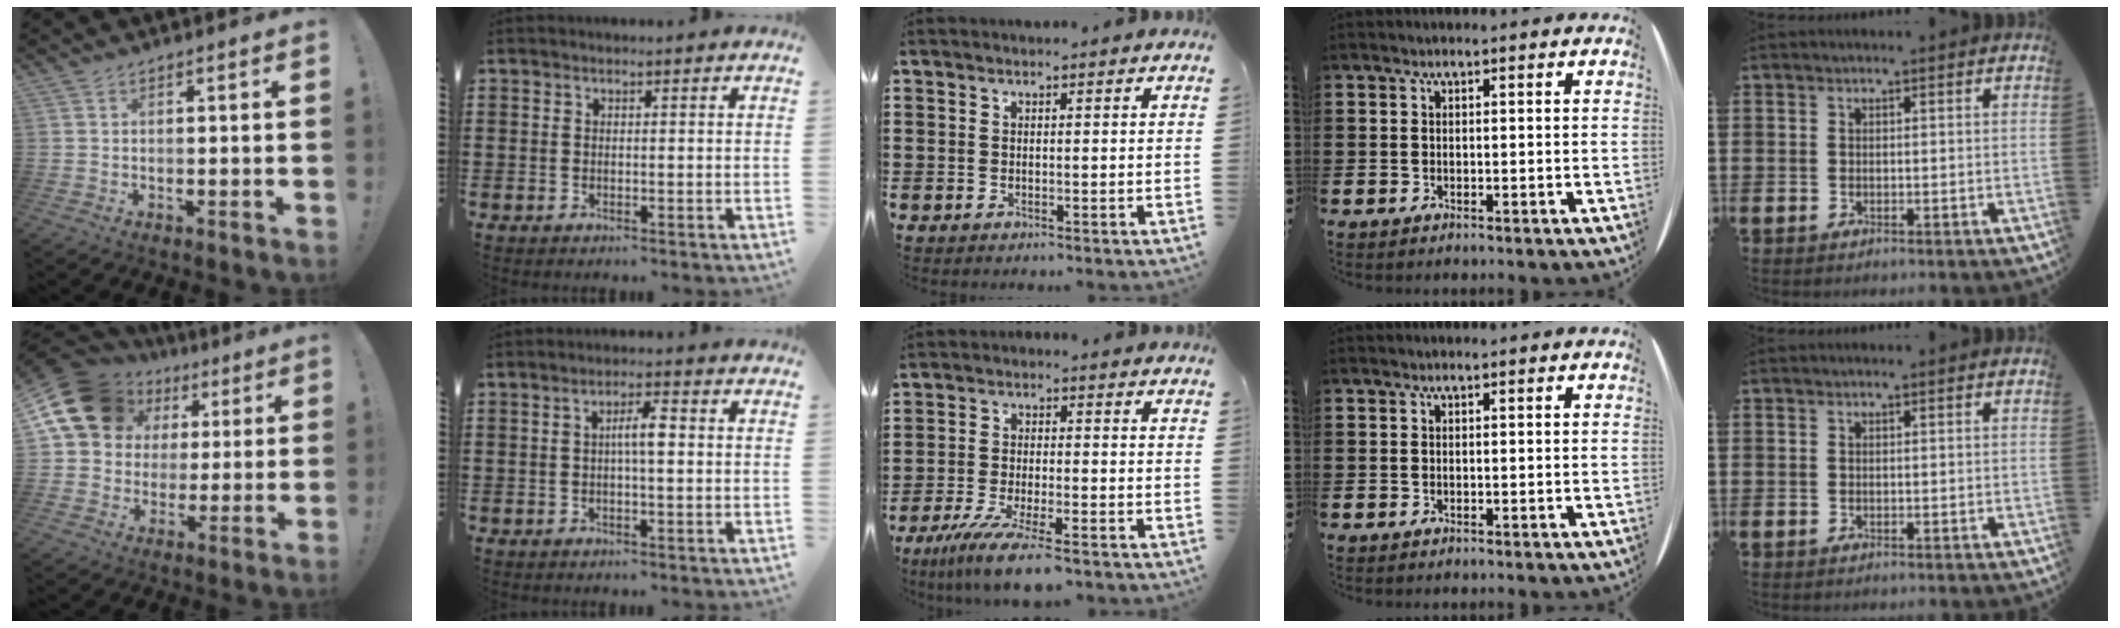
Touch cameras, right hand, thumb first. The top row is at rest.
{"thumb": {"total": 17.3, "force": [6.8, 13.9, 7.8], "torque": [-0.129, -0.032, 0.142]}, "index": {"total": 3.7, "force": [0.0, 0.8, 3.6], "torque": [-0.068, 0.007, -0.003]}, "middle": {"total": 7.3, "force": [-5.5, 0.5, 4.8], "torque": [-0.099, -0.019, -0.102]}}